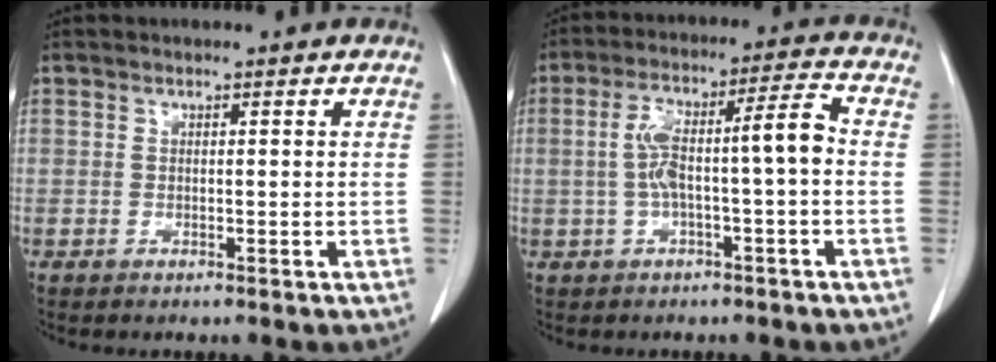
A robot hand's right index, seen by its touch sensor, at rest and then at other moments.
{"total": 9.1, "force": [-0.6, 1.3, 9.0], "torque": [-0.165, 0.038, -0.010]}